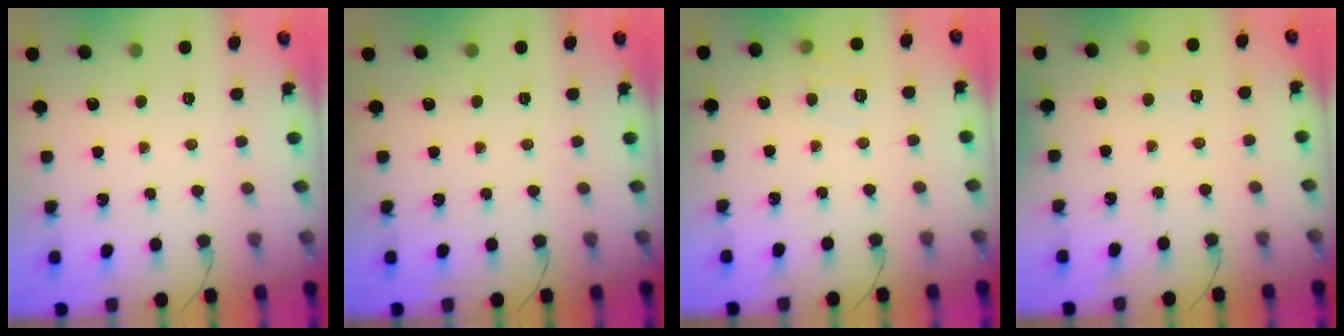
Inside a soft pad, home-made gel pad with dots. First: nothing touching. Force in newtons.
{"total": 0.0}
{"total": 6.3, "press": 6.0, "slide": 1.9}
{"total": 5.1, "press": 4.8, "slide": 1.4}